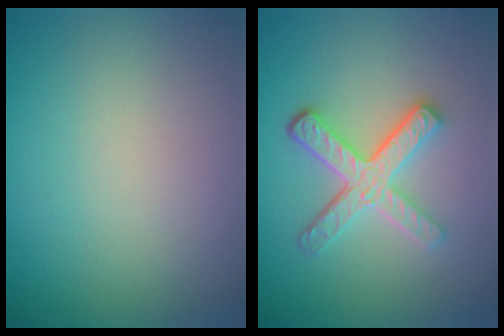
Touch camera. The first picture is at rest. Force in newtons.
{"total": 4.2, "press": 3.4, "slide": 2.6}